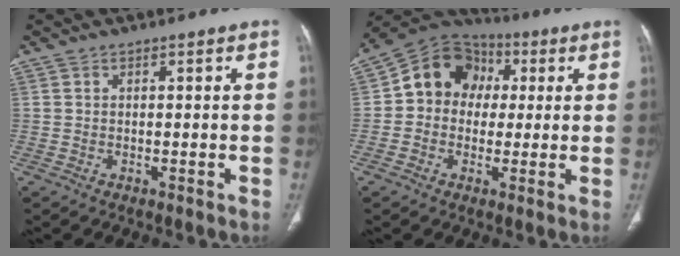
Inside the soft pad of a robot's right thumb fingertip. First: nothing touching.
{"total": 12.3, "force": [1.4, 10.6, 6.2], "torque": [-0.070, 0.026, 0.008]}